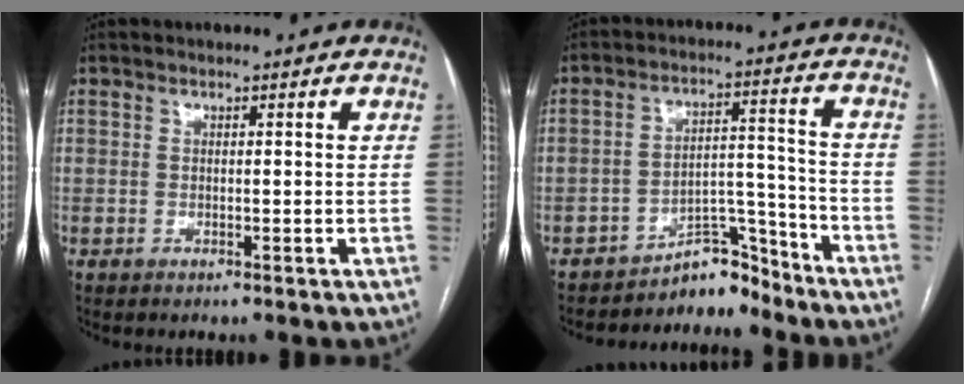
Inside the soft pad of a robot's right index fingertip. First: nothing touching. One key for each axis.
{"total": 6.3, "fx": -6.0, "fy": 1.9, "fz": 0.3, "tx": 0.008, "ty": 0.052, "tz": -0.094}